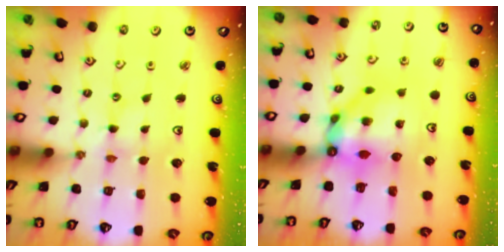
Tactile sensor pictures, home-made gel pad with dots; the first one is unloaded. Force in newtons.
{"total": 9.0, "press": 8.9, "slide": 1.0}